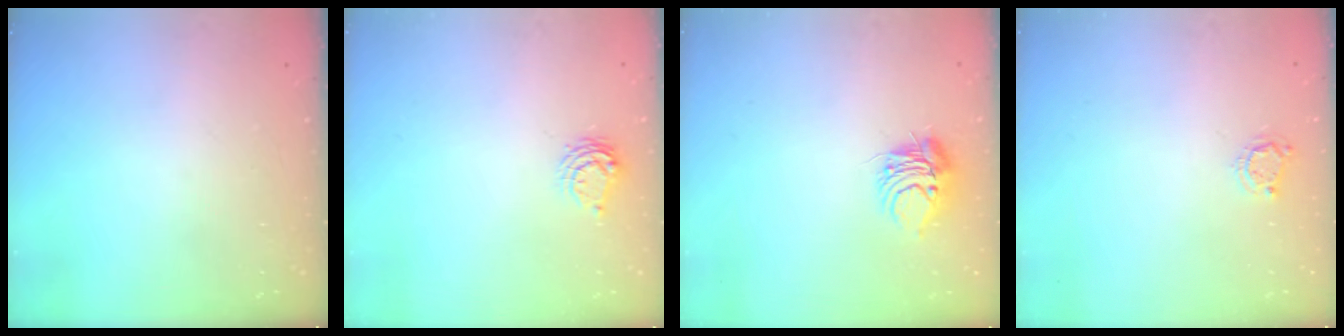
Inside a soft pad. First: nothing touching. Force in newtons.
{"total": 6.9, "press": 6.9, "slide": 0.7}
{"total": 8.3, "press": 8.2, "slide": 1.0}
{"total": 4.2, "press": 4.1, "slide": 0.6}